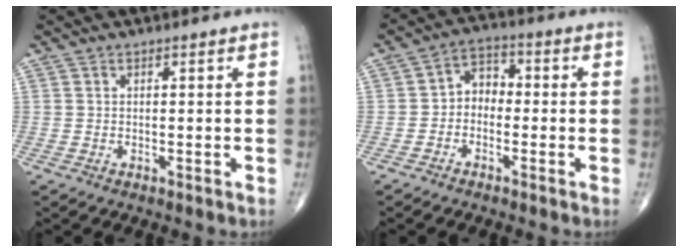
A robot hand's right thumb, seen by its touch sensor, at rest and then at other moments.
{"total": 5.0, "force": [-1.1, 3.9, 3.0], "torque": [-0.028, 0.027, -0.037]}